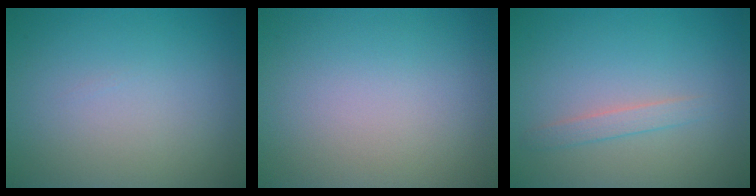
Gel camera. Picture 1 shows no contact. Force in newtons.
{"total": 0.0}
{"total": 1.4, "press": 1.4, "slide": 0.1}